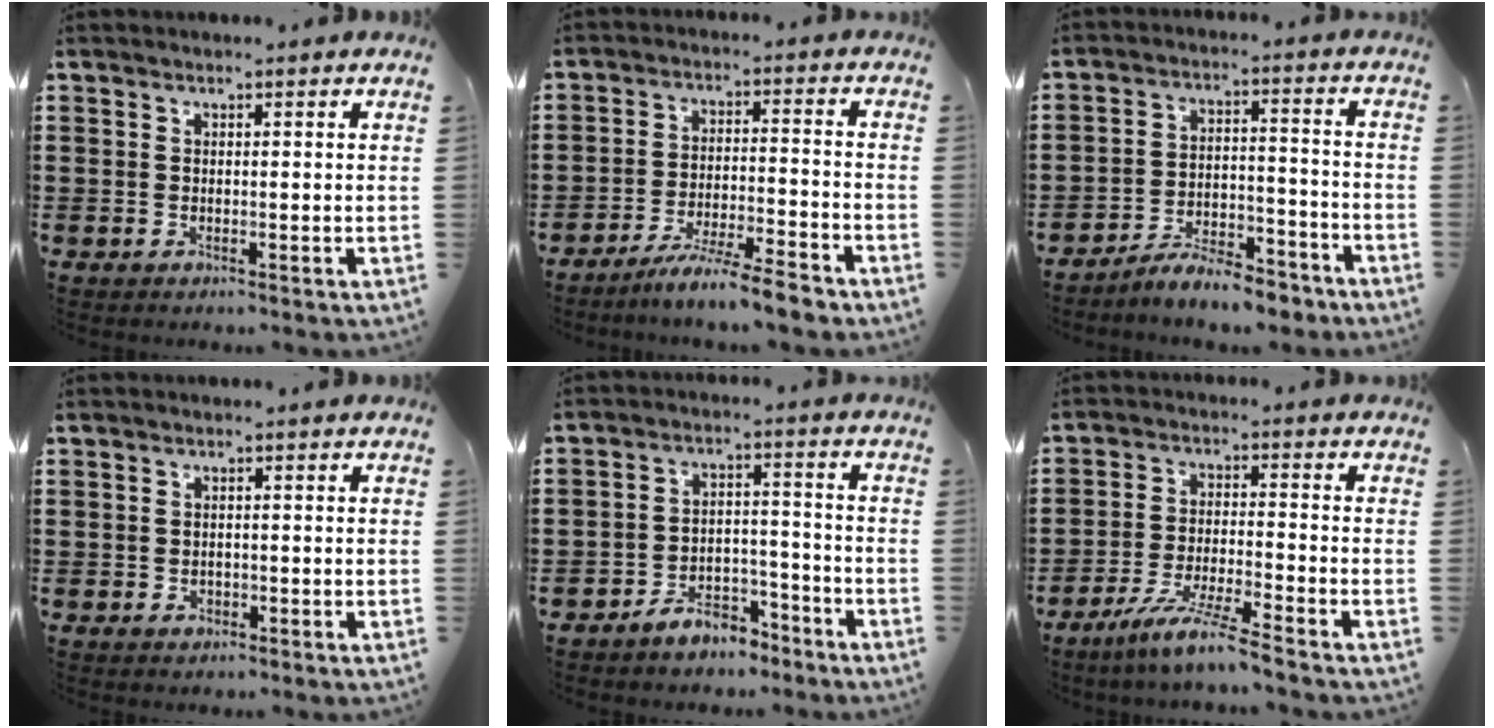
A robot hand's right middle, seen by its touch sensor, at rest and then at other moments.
{"total": 7.0, "force": [-6.3, -0.3, 2.9], "torque": [-0.054, -0.010, -0.121]}
{"total": 6.8, "force": [-6.4, 1.1, 2.0], "torque": [-0.032, 0.013, -0.123]}
{"total": 1.2, "force": [-0.5, 0.9, 0.5], "torque": [-0.012, 0.001, -0.012]}
{"total": 5.5, "force": [-5.2, 1.7, 0.9], "torque": [-0.013, 0.018, -0.103]}
{"total": 7.1, "force": [-6.1, -0.6, 3.5], "torque": [-0.079, -0.019, -0.121]}